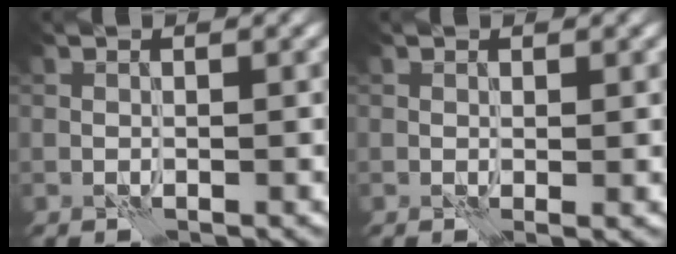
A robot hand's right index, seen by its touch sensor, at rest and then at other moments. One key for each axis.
{"total": 0.7, "fx": 0.2, "fy": 0.1, "fz": 0.6, "tx": -0.007, "ty": -0.002, "tz": 0.001}